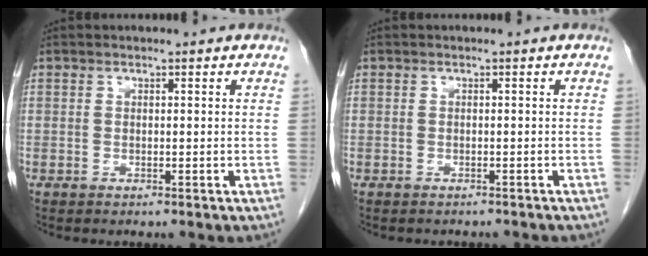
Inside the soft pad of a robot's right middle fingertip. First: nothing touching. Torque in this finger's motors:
{"motor_torque": [0.09, -0.08, -0.06, 0.01]}